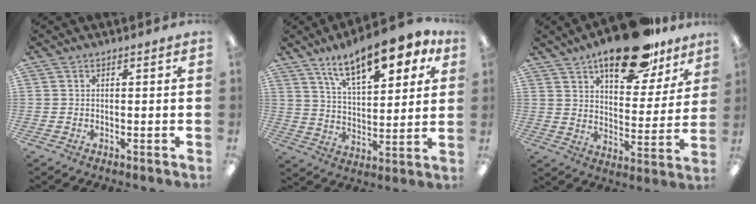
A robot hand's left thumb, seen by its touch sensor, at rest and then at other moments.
{"total": 16.2, "force": [10.7, 6.4, 10.3], "torque": [-0.156, -0.047, 0.180]}
{"total": 20.9, "force": [14.5, 8.8, 12.1], "torque": [-0.167, -0.077, 0.239]}